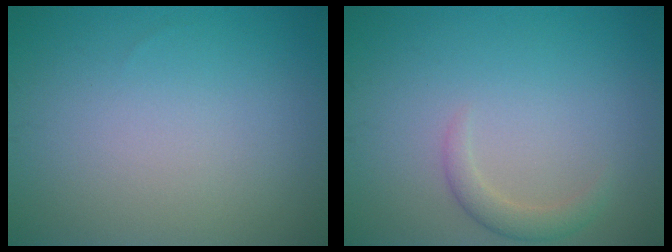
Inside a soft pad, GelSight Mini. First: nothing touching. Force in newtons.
{"total": 1.7, "press": 1.7, "slide": 0.2}